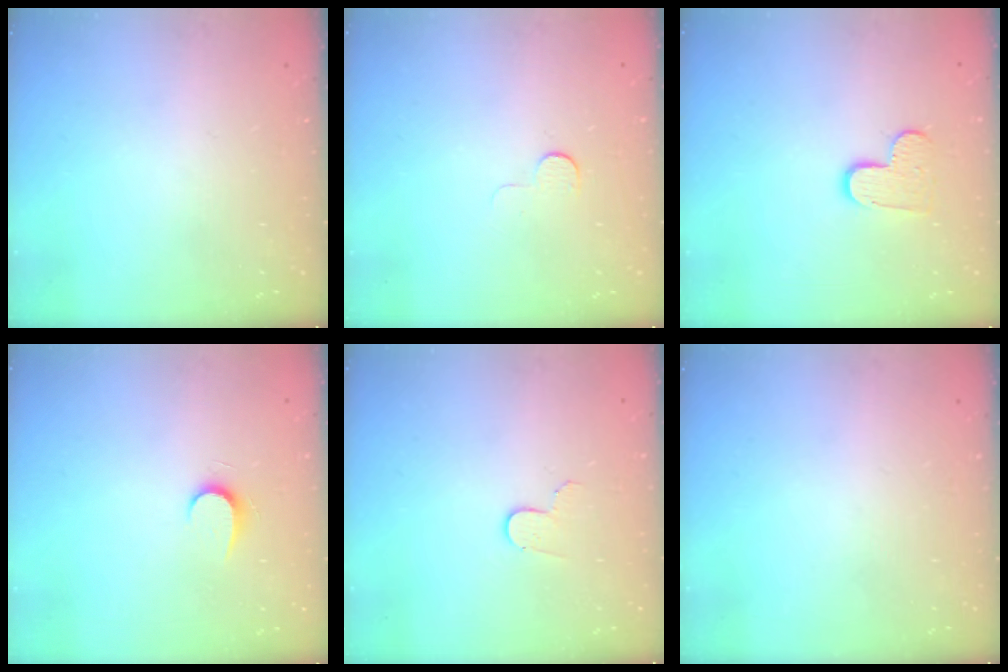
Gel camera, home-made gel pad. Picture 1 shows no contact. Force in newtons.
{"total": 4.4, "press": 4.4, "slide": 0.5}
{"total": 8.5, "press": 8.4, "slide": 0.6}
{"total": 5.9, "press": 5.9, "slide": 0.6}
{"total": 3.8, "press": 3.8, "slide": 0.3}
{"total": 0.0}